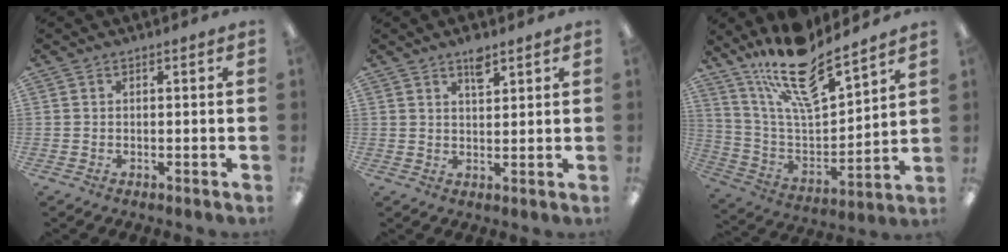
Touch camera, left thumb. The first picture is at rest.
{"total": 4.5, "force": [3.2, 1.6, 2.7], "torque": [-0.035, -0.012, 0.052]}
{"total": 18.5, "force": [14.8, 5.3, 9.7], "torque": [-0.182, -0.097, 0.255]}